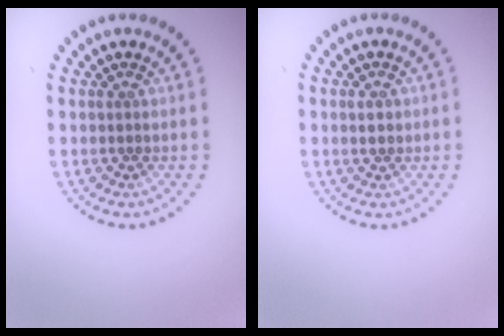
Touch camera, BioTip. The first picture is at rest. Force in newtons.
{"total": 1.0, "press": 0.9, "slide": 0.1}